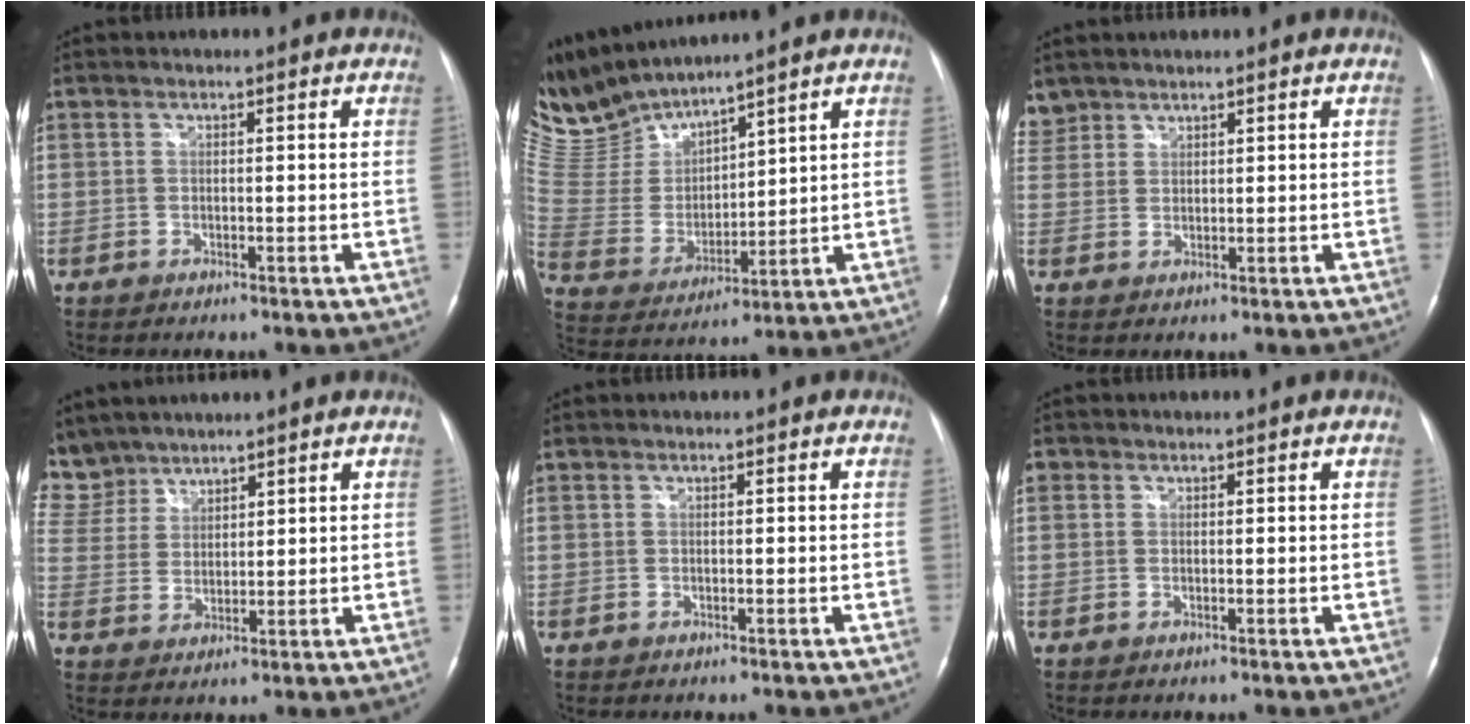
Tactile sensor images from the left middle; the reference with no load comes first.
{"total": 12.0, "force": [11.6, 1.1, 2.9], "torque": [-0.087, 0.005, 0.253]}
{"total": 3.4, "force": [2.9, 1.7, -0.3], "torque": [0.010, 0.009, 0.059]}
{"total": 9.6, "force": [8.3, 4.9, 0.8], "torque": [-0.037, 0.015, 0.180]}
{"total": 0.0}
{"total": 1.0, "force": [0.4, 0.9, 0.2], "torque": [0.002, 0.007, 0.005]}